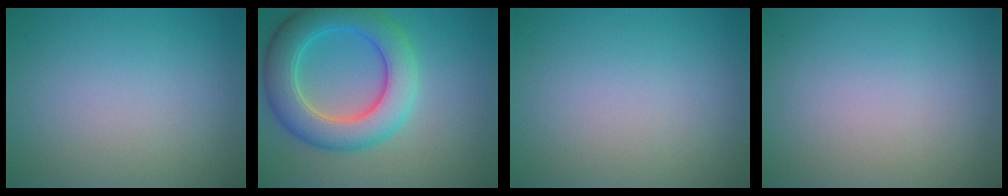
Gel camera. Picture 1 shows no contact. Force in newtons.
{"total": 7.4, "press": 7.4, "slide": 0.5}
{"total": 0.0}
{"total": 0.0}